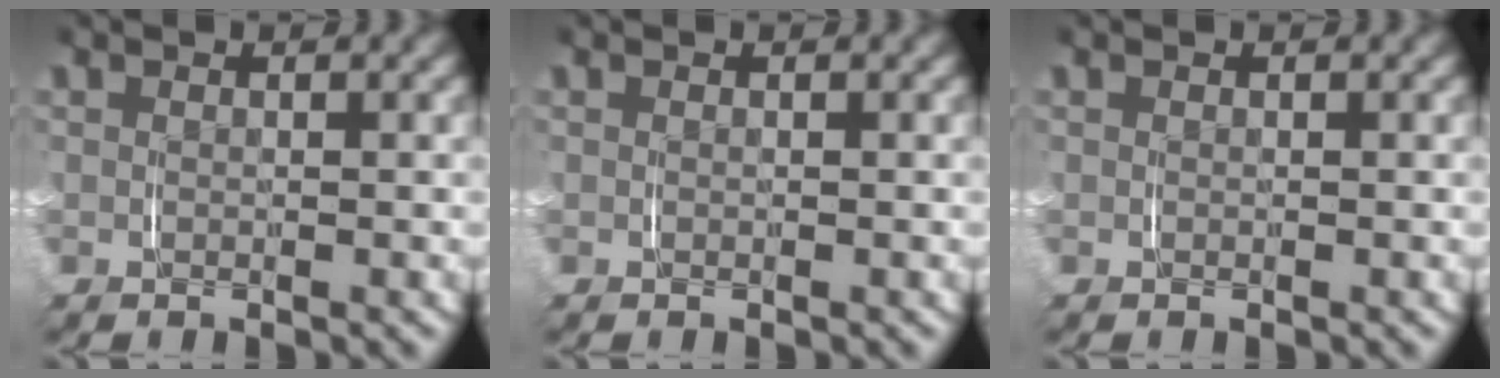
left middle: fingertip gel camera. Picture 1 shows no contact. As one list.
[{"total": 0.0}, {"total": 0.0}]